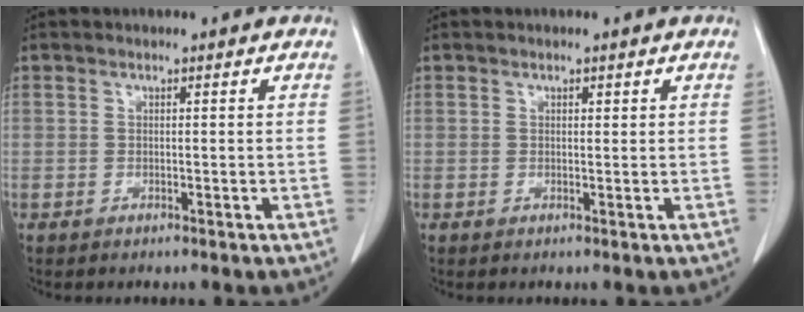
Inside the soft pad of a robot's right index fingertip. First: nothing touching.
{"total": 0.5, "force": [0.4, 0.2, 0.3], "torque": [-0.005, -0.003, 0.006]}